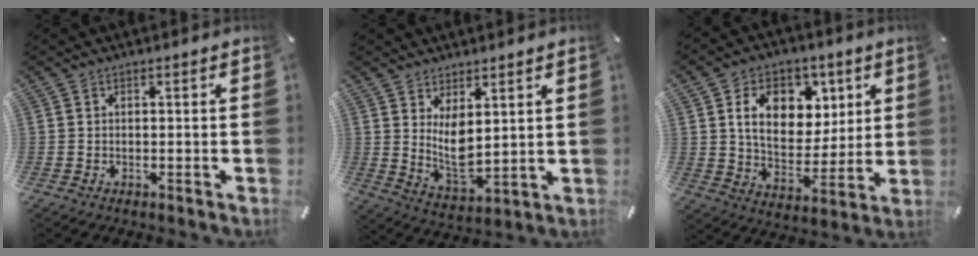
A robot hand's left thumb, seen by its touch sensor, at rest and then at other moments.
{"total": 8.0, "force": [3.0, 4.1, 6.1], "torque": [-0.123, -0.022, 0.055]}
{"total": 14.0, "force": [5.4, 10.4, 7.7], "torque": [-0.111, -0.016, 0.097]}